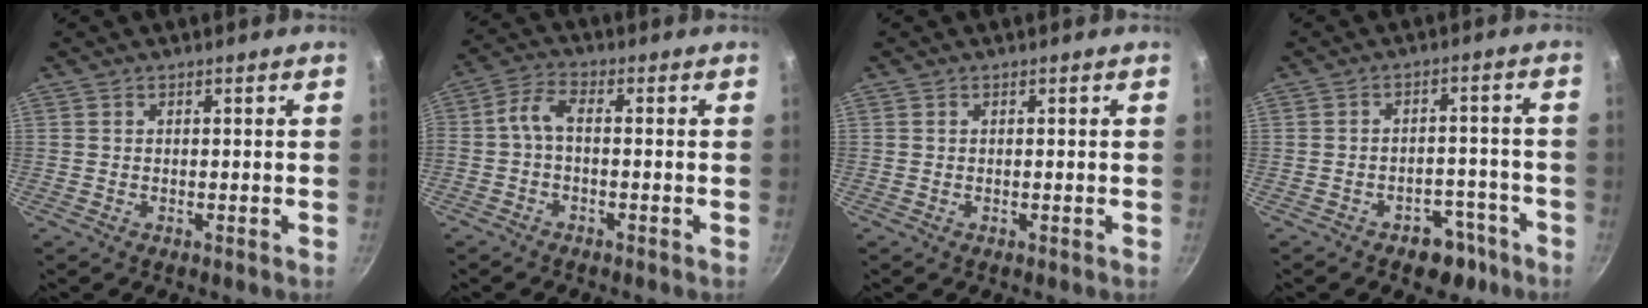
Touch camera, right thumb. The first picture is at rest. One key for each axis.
{"total": 5.2, "fx": -0.8, "fy": 2.4, "fz": 4.5, "tx": -0.097, "ty": 0.020, "tz": -0.025}
{"total": 0.0}
{"total": 6.7, "fx": -4.4, "fy": 4.1, "fz": 2.9, "tx": -0.018, "ty": 0.043, "tz": -0.060}